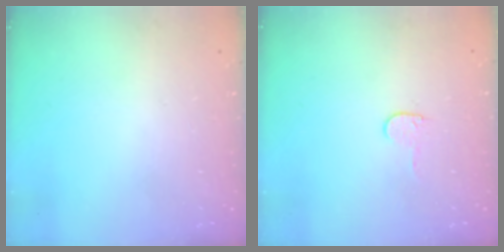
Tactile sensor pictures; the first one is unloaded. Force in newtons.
{"total": 3.8, "press": 3.8, "slide": 0.4}